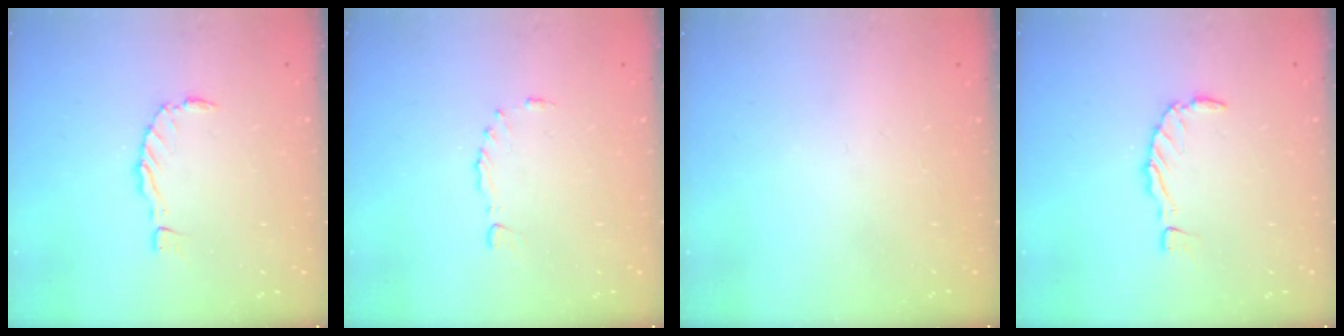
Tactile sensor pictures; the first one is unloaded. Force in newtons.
{"total": 3.1, "press": 3.0, "slide": 0.8}
{"total": 1.5, "press": 1.5, "slide": 0.1}
{"total": 0.7, "press": 0.7, "slide": 0.2}